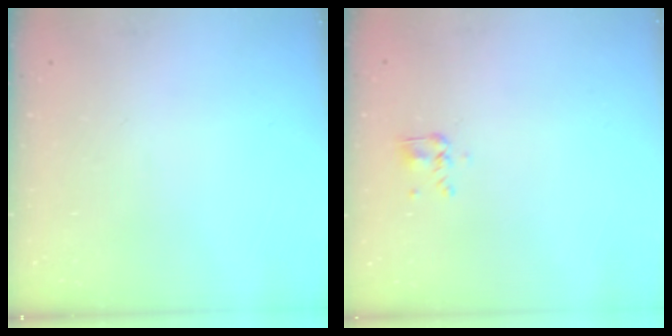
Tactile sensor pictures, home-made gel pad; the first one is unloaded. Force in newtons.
{"total": 3.1, "press": 2.9, "slide": 1.1}